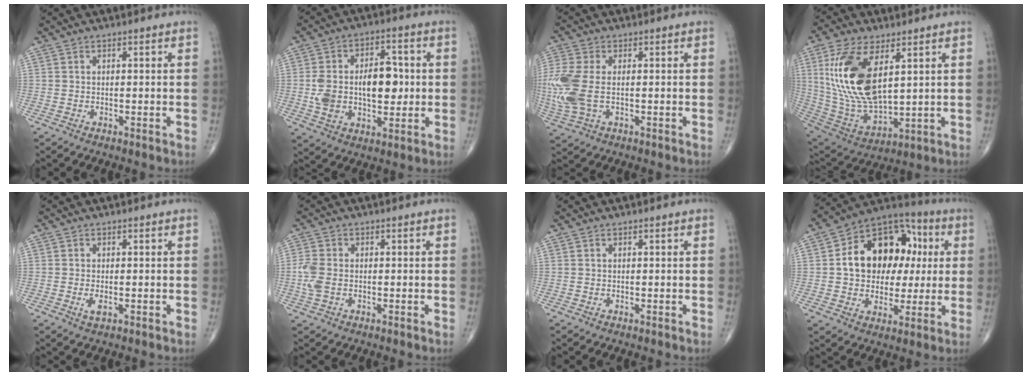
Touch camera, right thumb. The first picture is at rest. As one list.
[{"total": 13.8, "force": [0.2, 8.2, 11.1], "torque": [-0.172, 0.020, 0.011]}, {"total": 10.8, "force": [-0.4, 6.1, 8.9], "torque": [-0.246, -0.005, -0.005]}, {"total": 19.2, "force": [5.6, 9.1, 15.9], "torque": [-0.317, -0.028, 0.119]}, {"total": 1.8, "force": [-0.5, 0.7, 1.6], "torque": [-0.035, -0.005, -0.008]}, {"total": 4.6, "force": [-0.6, 2.9, 3.4], "torque": [-0.098, 0.004, -0.015]}, {"total": 0.0}, {"total": 18.7, "force": [2.6, 13.5, 12.6], "torque": [-0.152, 0.026, 0.038]}]